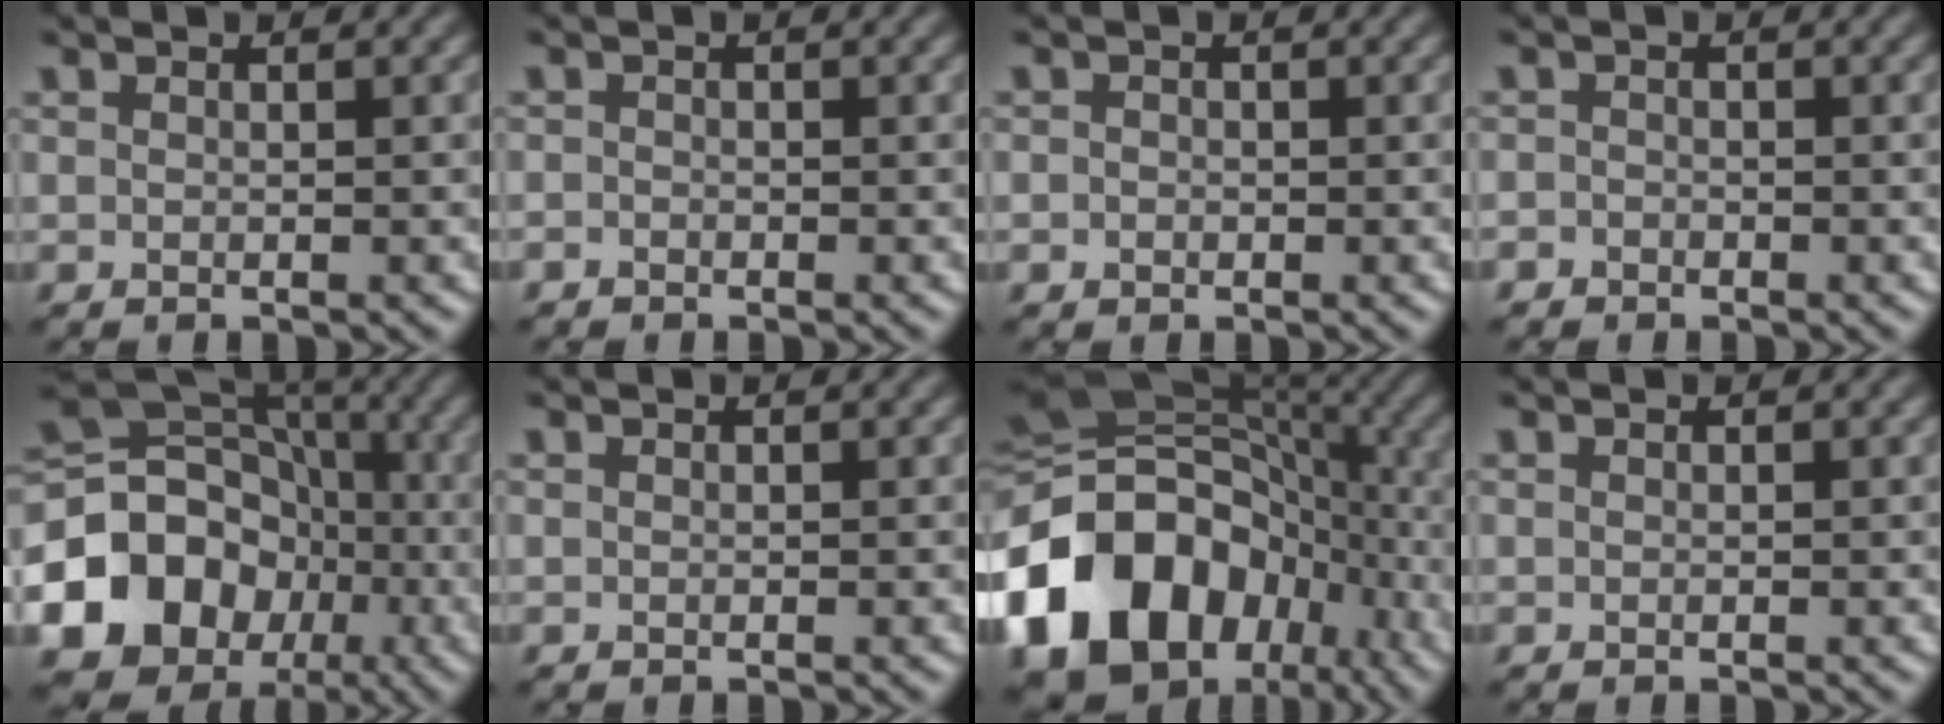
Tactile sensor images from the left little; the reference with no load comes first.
{"total": 0.5, "force": [-0.4, 0.3, 0.1], "torque": [0.002, -0.004, -0.008]}
{"total": 0.8, "force": [-0.2, 0.7, 0.3], "torque": [-0.002, -0.004, -0.005]}
{"total": 0.9, "force": [-0.6, 0.7, 0.0], "torque": [0.006, -0.001, -0.011]}
{"total": 14.6, "force": [-4.5, 12.3, 6.4], "torque": [-0.132, -0.007, -0.093]}
{"total": 0.0}
{"total": 20.0, "force": [-6.6, 15.5, 10.9], "torque": [-0.228, 0.003, -0.111]}
{"total": 0.0}